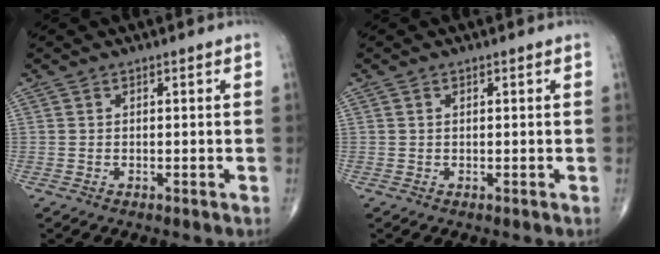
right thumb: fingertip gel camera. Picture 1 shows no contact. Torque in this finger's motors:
{"motor_torque": [0.25, -0.18, -0.12, -0.26, 0.00]}